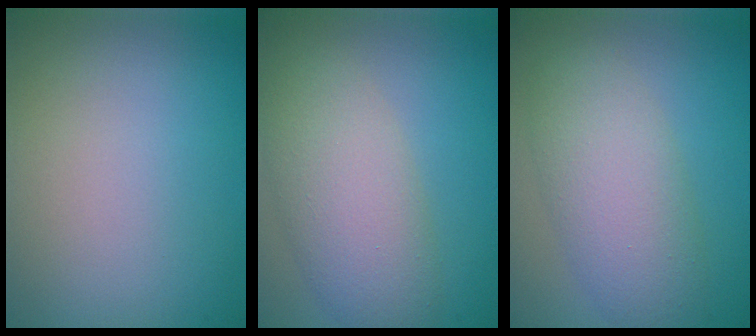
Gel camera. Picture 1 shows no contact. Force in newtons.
{"total": 6.0, "press": 6.0, "slide": 0.2}
{"total": 5.5, "press": 5.5, "slide": 0.2}